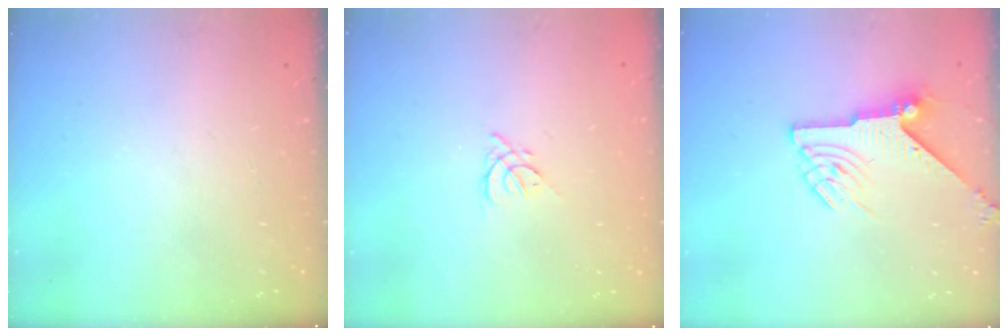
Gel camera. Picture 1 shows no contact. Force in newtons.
{"total": 2.6, "press": 2.5, "slide": 0.6}
{"total": 9.6, "press": 9.6, "slide": 0.4}